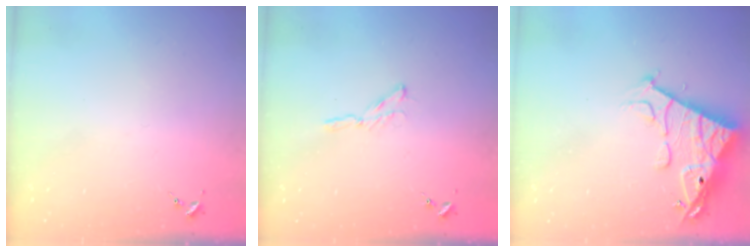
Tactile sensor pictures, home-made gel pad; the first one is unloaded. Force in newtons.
{"total": 2.9, "press": 2.9, "slide": 0.3}
{"total": 15.6, "press": 15.5, "slide": 1.5}